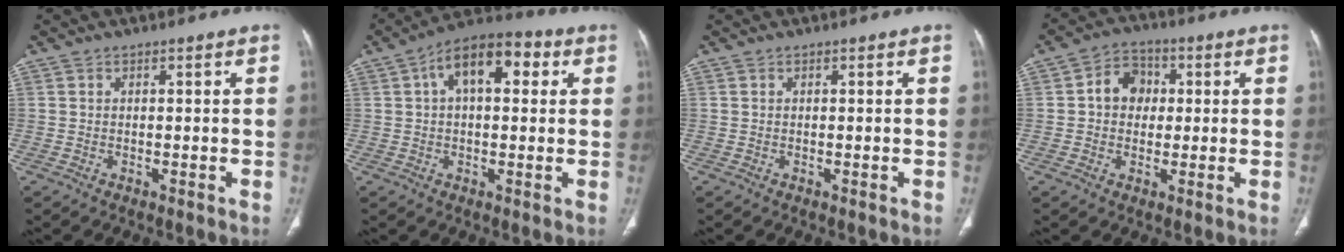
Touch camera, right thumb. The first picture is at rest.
{"total": 12.0, "force": [3.5, 6.3, 9.6], "torque": [-0.136, 0.031, 0.047]}
{"total": 0.0}
{"total": 7.0, "force": [0.8, 5.8, 3.8], "torque": [-0.035, 0.013, 0.006]}